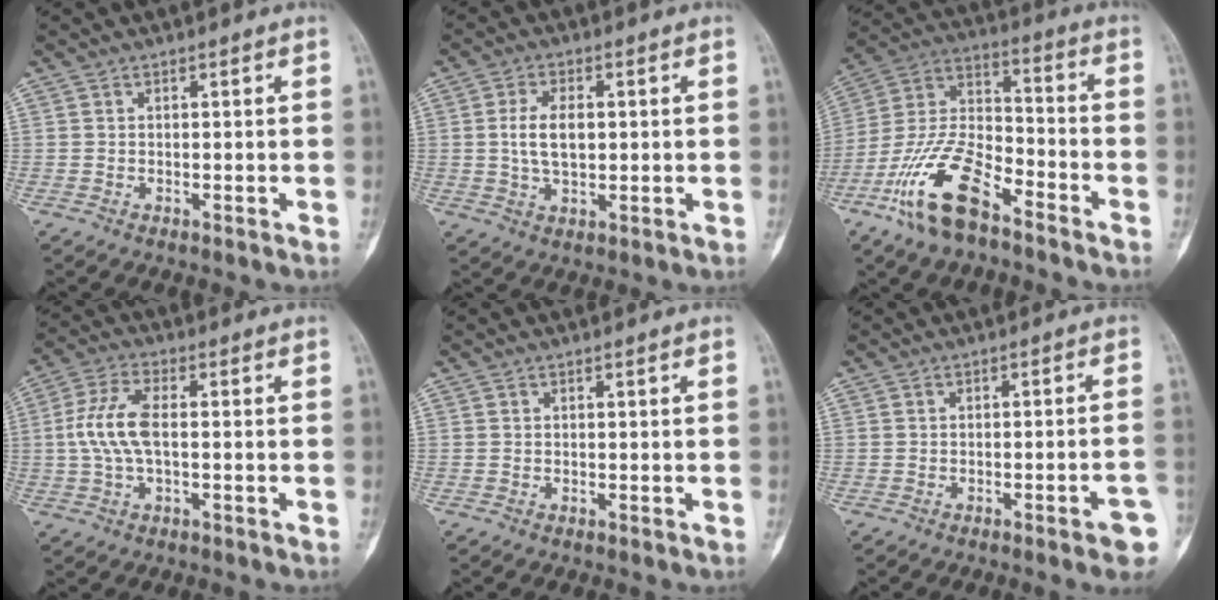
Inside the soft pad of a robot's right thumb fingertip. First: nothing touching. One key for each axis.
{"total": 6.8, "fx": 0.7, "fy": 3.7, "fz": 5.7, "tx": -0.105, "ty": 0.000, "tz": 0.013}
{"total": 17.0, "fx": -10.2, "fy": 7.0, "fz": 11.7, "tx": -0.231, "ty": 0.061, "tz": -0.198}
{"total": 8.6, "fx": 0.1, "fy": 3.8, "fz": 7.7, "tx": -0.180, "ty": 0.018, "tz": 0.002}
{"total": 0.0}
{"total": 5.3, "fx": -2.7, "fy": 0.6, "fz": 4.5, "tx": -0.055, "ty": 0.018, "tz": -0.031}